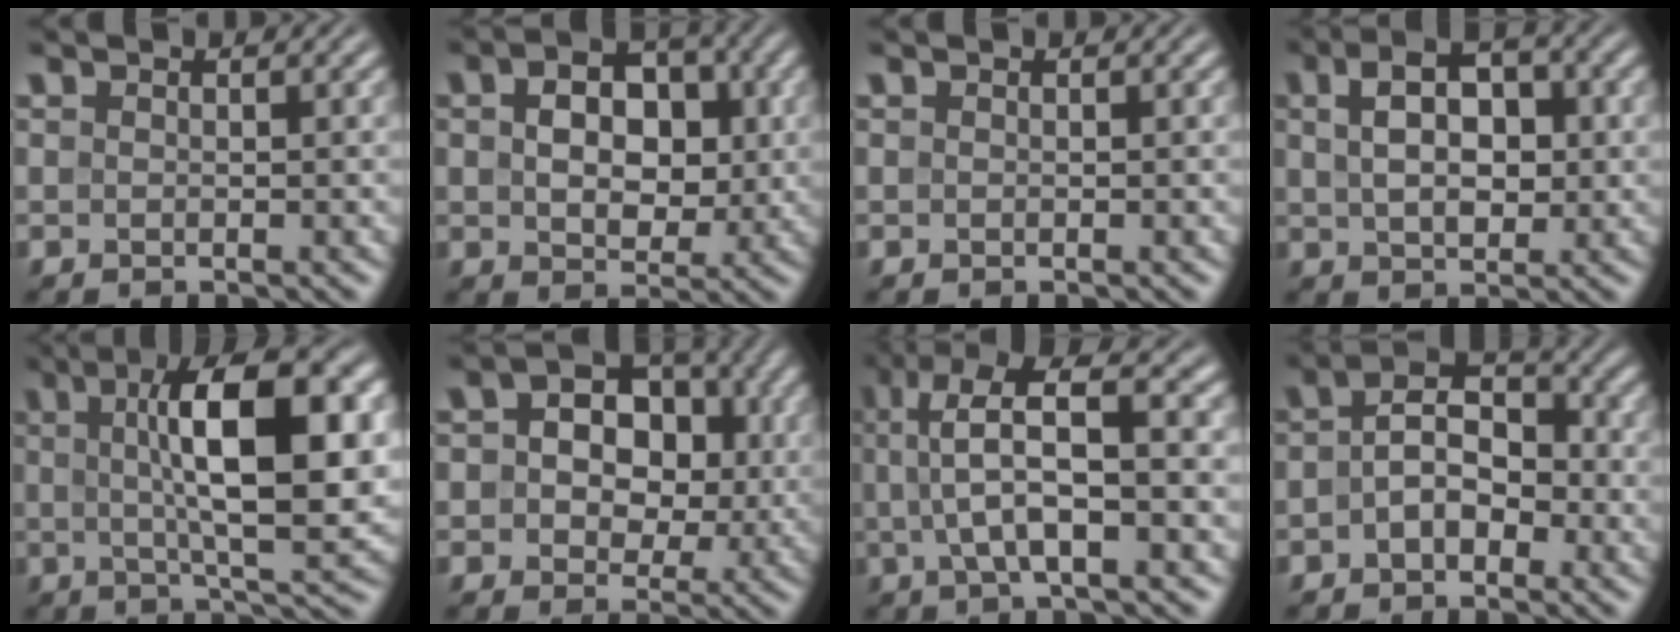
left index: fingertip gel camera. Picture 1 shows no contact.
{"total": 5.9, "force": [0.7, 4.1, 4.2], "torque": [-0.068, 0.000, 0.006]}
{"total": 0.0}
{"total": 6.2, "force": [1.5, 3.8, 4.7], "torque": [-0.086, 0.013, 0.020]}
{"total": 11.9, "force": [1.8, 3.6, 11.1], "torque": [-0.164, 0.006, 0.027]}
{"total": 8.8, "force": [1.2, 6.5, 5.8], "torque": [-0.066, 0.011, 0.009]}
{"total": 7.8, "force": [0.9, 2.4, 7.4], "torque": [-0.131, 0.019, 0.009]}
{"total": 4.7, "force": [-0.7, 3.2, 3.4], "torque": [-0.048, 0.009, -0.018]}